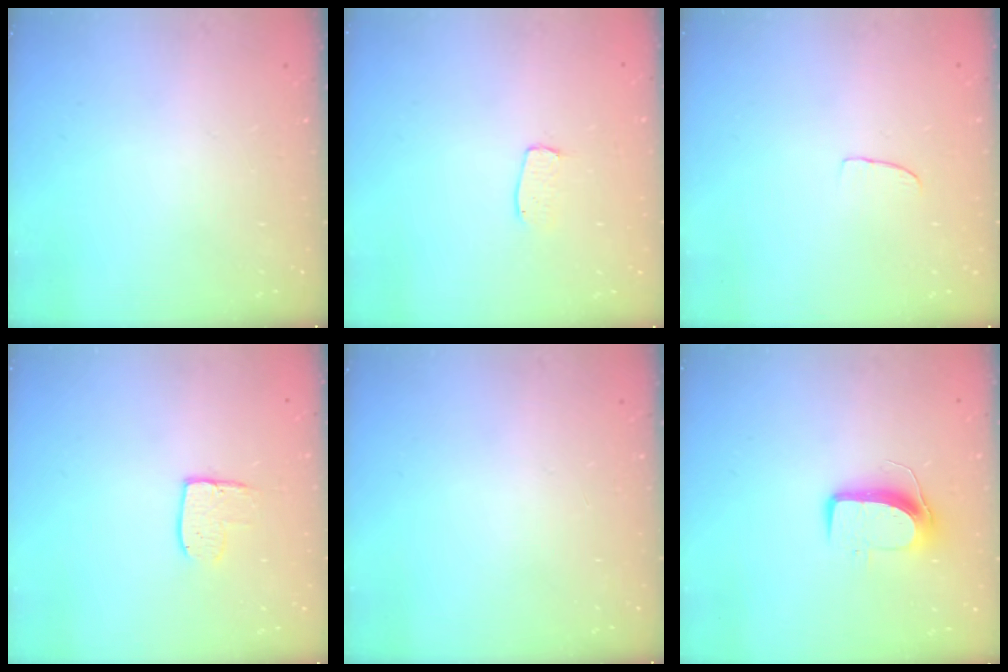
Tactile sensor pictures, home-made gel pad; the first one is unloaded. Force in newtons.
{"total": 4.5, "press": 4.5, "slide": 0.2}
{"total": 2.6, "press": 2.6, "slide": 0.2}
{"total": 8.4, "press": 8.4, "slide": 0.3}
{"total": 0.0}
{"total": 9.9, "press": 9.8, "slide": 1.1}